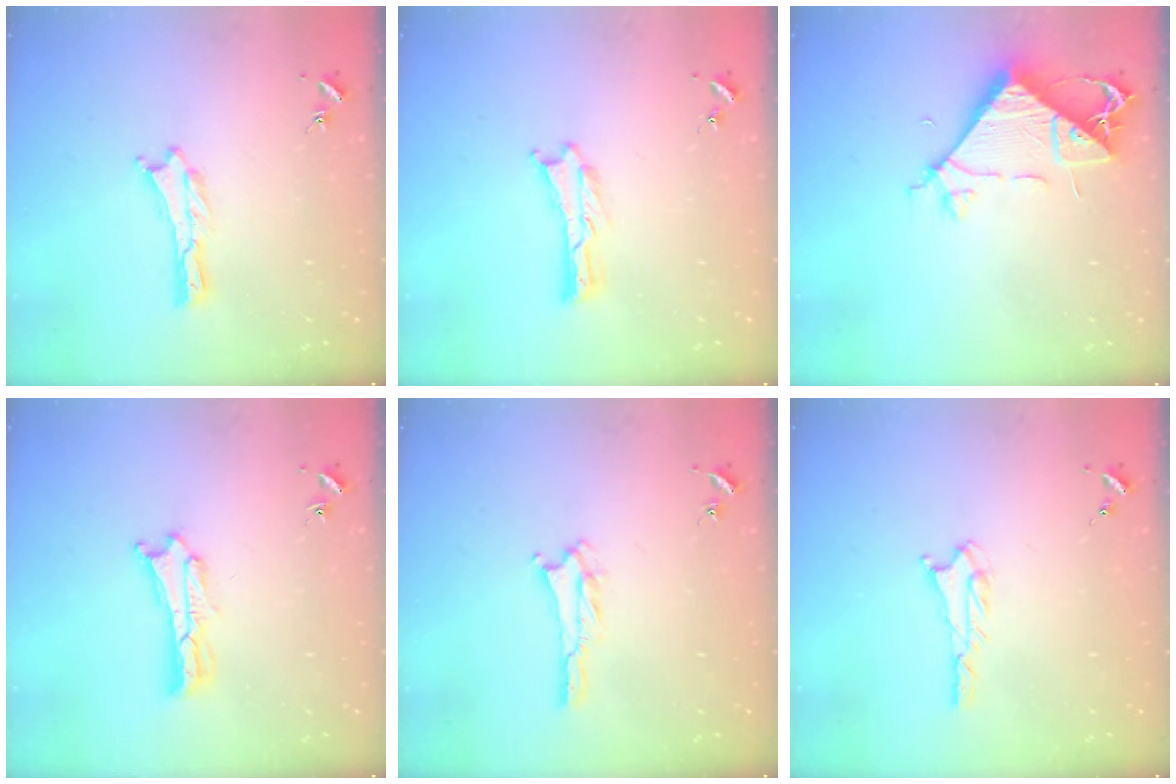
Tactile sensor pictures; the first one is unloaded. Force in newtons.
{"total": 0.0}
{"total": 8.5, "press": 8.5, "slide": 0.7}
{"total": 1.8, "press": 1.8, "slide": 0.3}
{"total": 2.1, "press": 2.1, "slide": 0.3}
{"total": 1.8, "press": 1.8, "slide": 0.2}